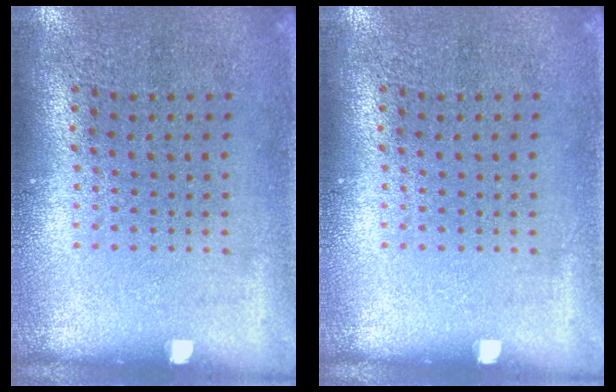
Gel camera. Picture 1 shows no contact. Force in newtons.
{"total": 0.0}